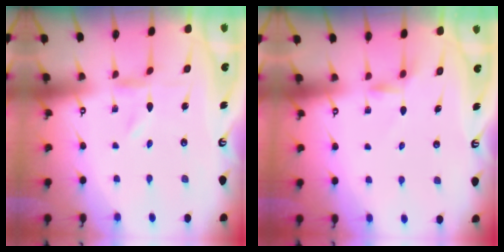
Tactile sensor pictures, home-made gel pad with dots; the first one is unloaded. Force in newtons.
{"total": 2.3, "press": 2.2, "slide": 0.4}